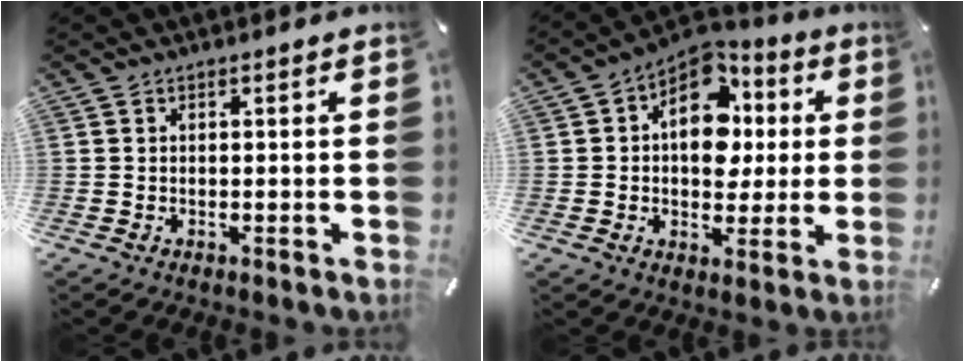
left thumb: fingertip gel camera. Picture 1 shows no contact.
{"total": 13.5, "force": [3.0, 10.2, 8.4], "torque": [-0.108, -0.023, 0.056]}